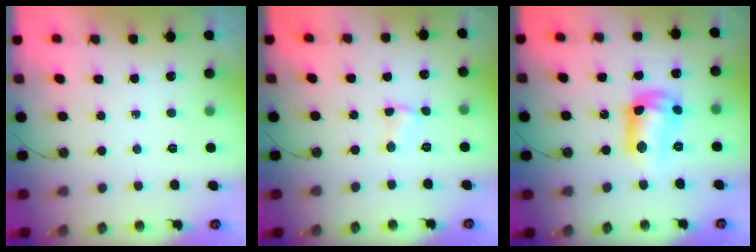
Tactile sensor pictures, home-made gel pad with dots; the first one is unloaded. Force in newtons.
{"total": 1.8, "press": 1.8, "slide": 0.2}
{"total": 13.0, "press": 12.9, "slide": 1.1}